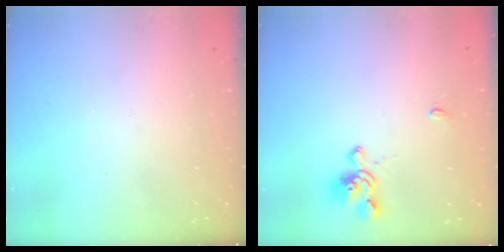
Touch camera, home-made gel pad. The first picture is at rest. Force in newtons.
{"total": 1.5, "press": 1.0, "slide": 1.1}